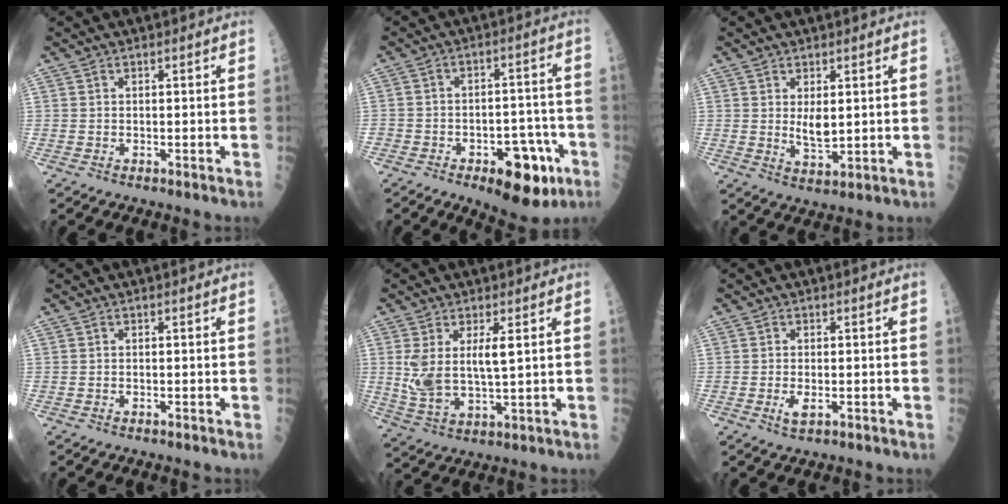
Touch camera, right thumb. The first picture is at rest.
{"total": 12.6, "force": [-6.1, 6.5, 9.0], "torque": [-0.084, 0.044, -0.080]}
{"total": 4.1, "force": [0.9, 1.8, 3.6], "torque": [-0.057, -0.015, 0.022]}
{"total": 0.0}
{"total": 8.6, "force": [1.9, 3.2, 7.8], "torque": [-0.167, -0.015, 0.046]}
{"total": 2.2, "force": [-0.6, 0.8, 2.0], "torque": [-0.037, -0.004, -0.011]}